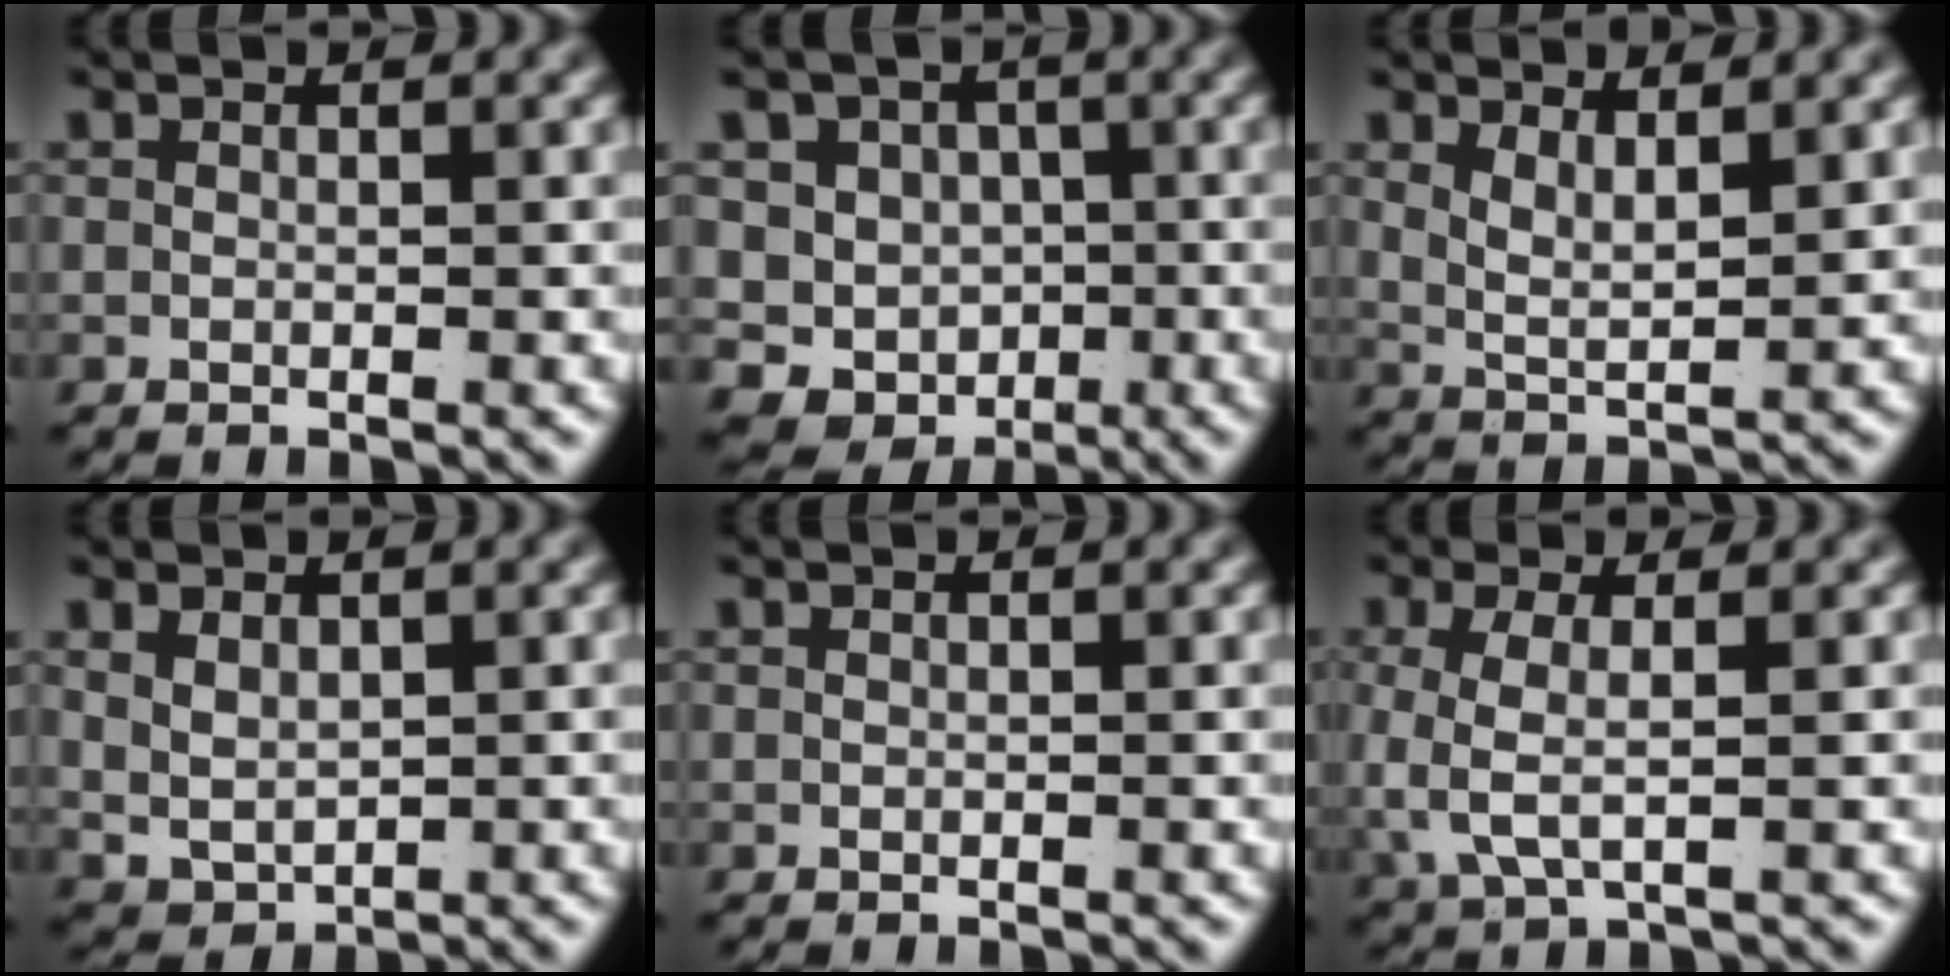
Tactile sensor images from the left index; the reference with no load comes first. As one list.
[{"total": 17.2, "force": [-5.2, 15.6, 4.8], "torque": [-0.151, -0.085, -0.087]}, {"total": 3.5, "force": [1.5, 2.1, 2.5], "torque": [-0.053, -0.011, 0.026]}, {"total": 3.7, "force": [0.4, 3.1, 2.0], "torque": [-0.056, -0.024, 0.023]}, {"total": 0.0}, {"total": 3.8, "force": [0.3, 1.6, 3.5], "torque": [-0.091, -0.016, 0.022]}]